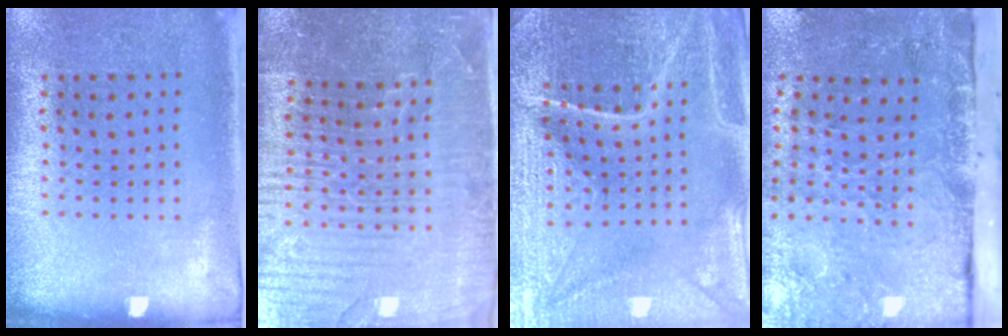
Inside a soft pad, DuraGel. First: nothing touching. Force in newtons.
{"total": 5.1, "press": 4.7, "slide": 2.0}
{"total": 5.1, "press": 4.8, "slide": 1.8}
{"total": 4.9, "press": 3.6, "slide": 3.3}